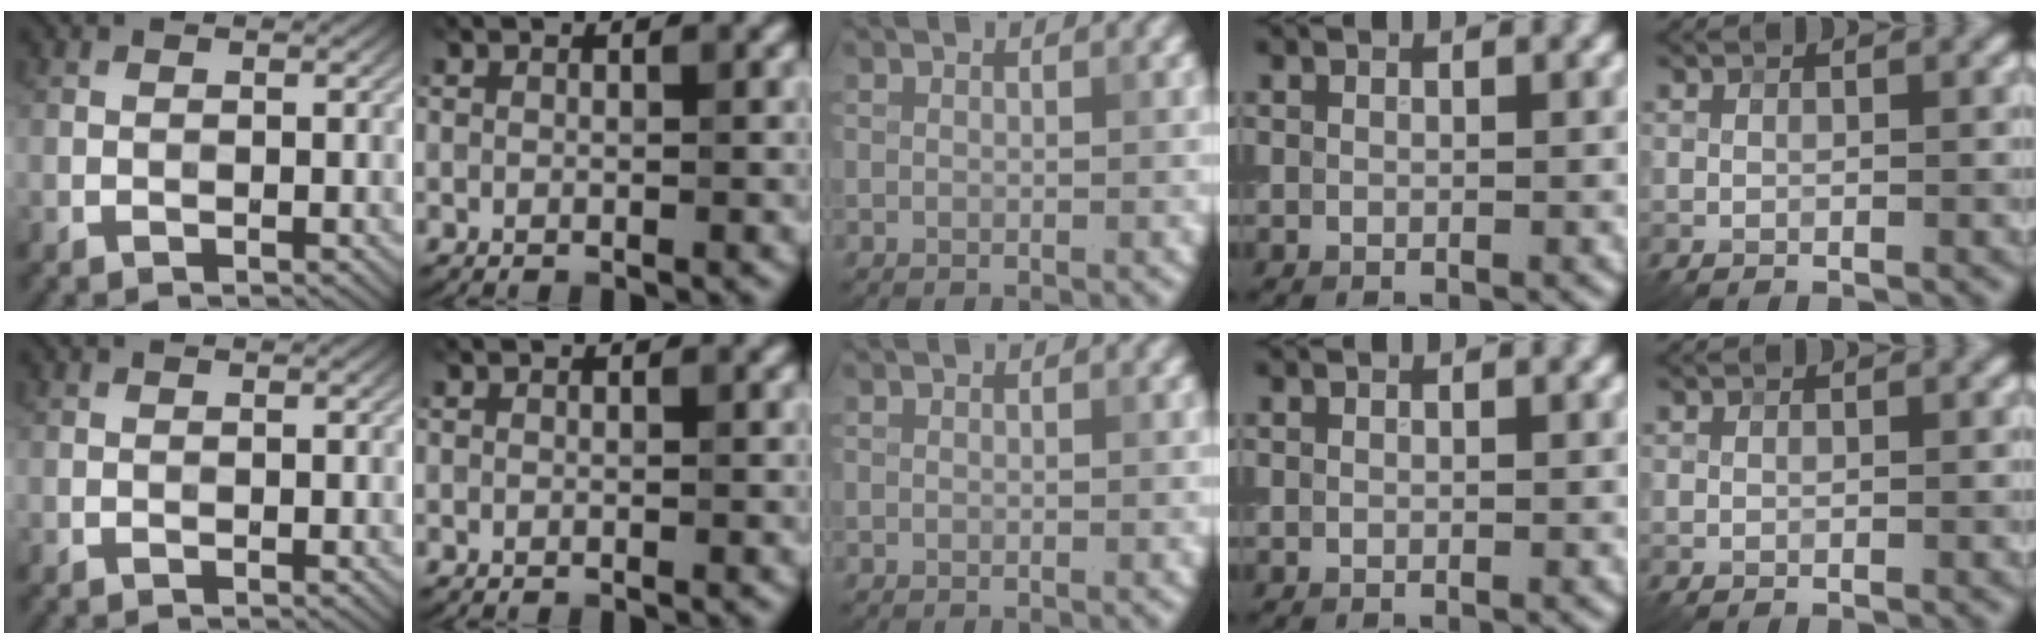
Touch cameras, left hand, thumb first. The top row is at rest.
{}